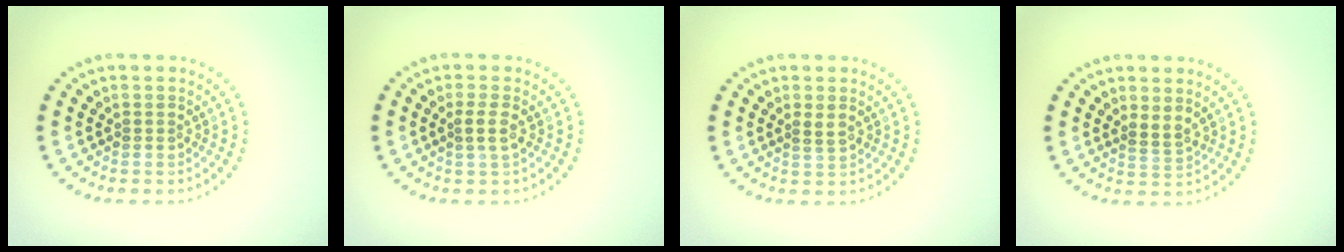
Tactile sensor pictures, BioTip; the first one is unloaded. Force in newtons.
{"total": 1.4, "press": 1.1, "slide": 0.8}
{"total": 1.0, "press": 0.9, "slide": 0.4}
{"total": 1.4, "press": 1.1, "slide": 1.0}